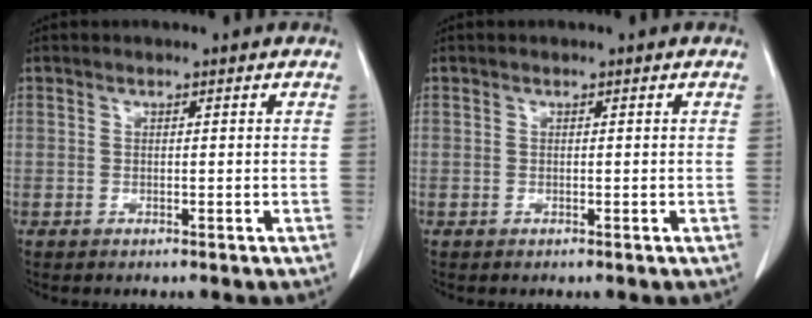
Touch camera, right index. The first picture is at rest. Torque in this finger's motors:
{"motor_torque": [0.00, 0.00, 0.00, 0.00]}